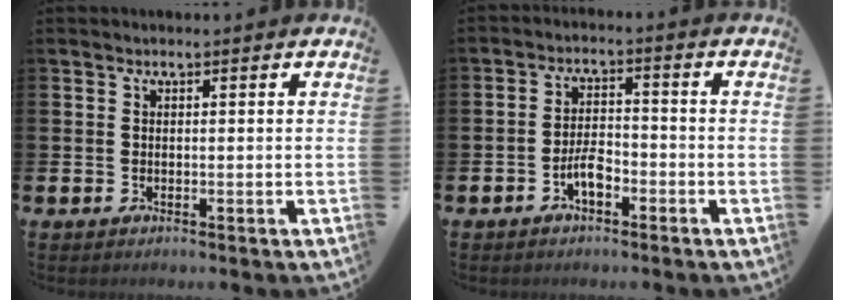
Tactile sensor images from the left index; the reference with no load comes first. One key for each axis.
{"total": 3.6, "fx": -2.0, "fy": 1.5, "fz": 2.6, "tx": -0.054, "ty": 0.013, "tz": -0.037}